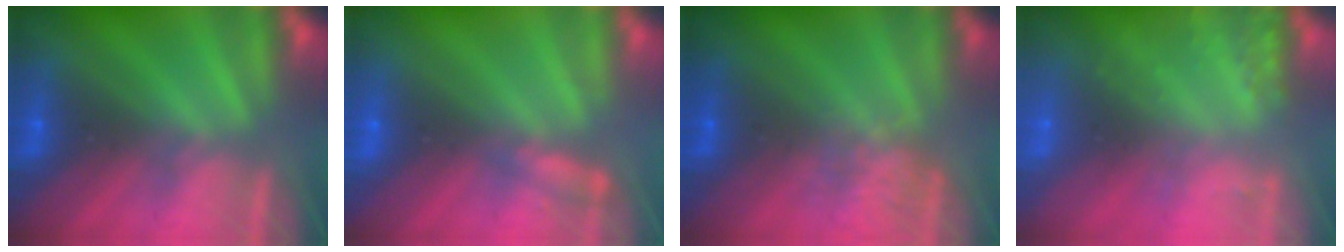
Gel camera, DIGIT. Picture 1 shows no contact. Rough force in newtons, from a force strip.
{"total": 2.2}
{"total": 2.5}
{"total": 8.0}